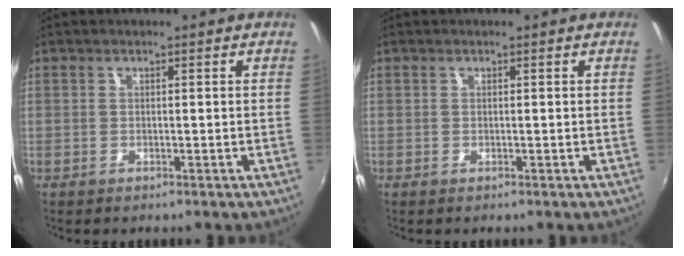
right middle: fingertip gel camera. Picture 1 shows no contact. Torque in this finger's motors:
{"motor_torque": [-0.15, -0.04, 0.00, 0.00]}